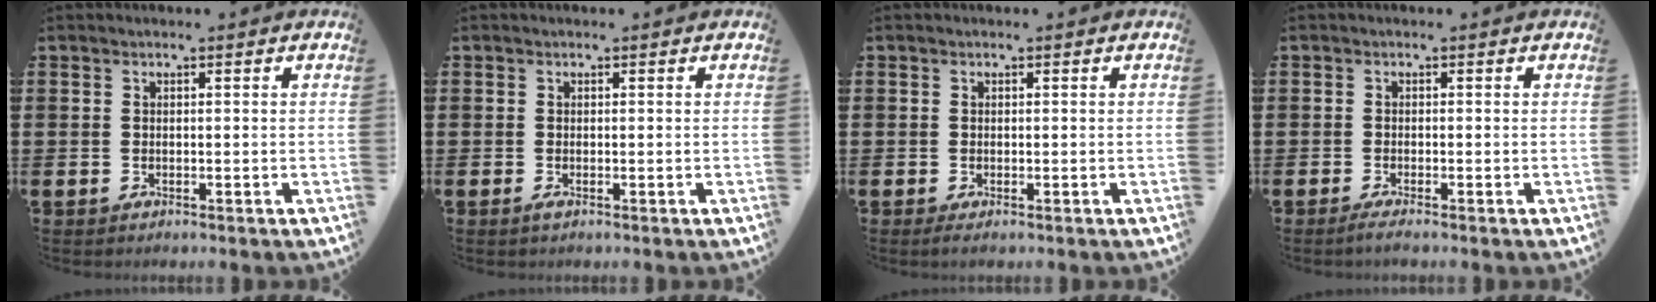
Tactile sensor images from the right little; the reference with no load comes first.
{"total": 0.7, "force": [-0.2, 0.1, 0.6], "torque": [-0.011, -0.002, -0.004]}
{"total": 0.5, "force": [-0.1, 0.0, 0.5], "torque": [-0.009, -0.001, -0.002]}
{"total": 0.9, "force": [-0.7, 0.0, 0.6], "torque": [-0.008, -0.005, -0.012]}